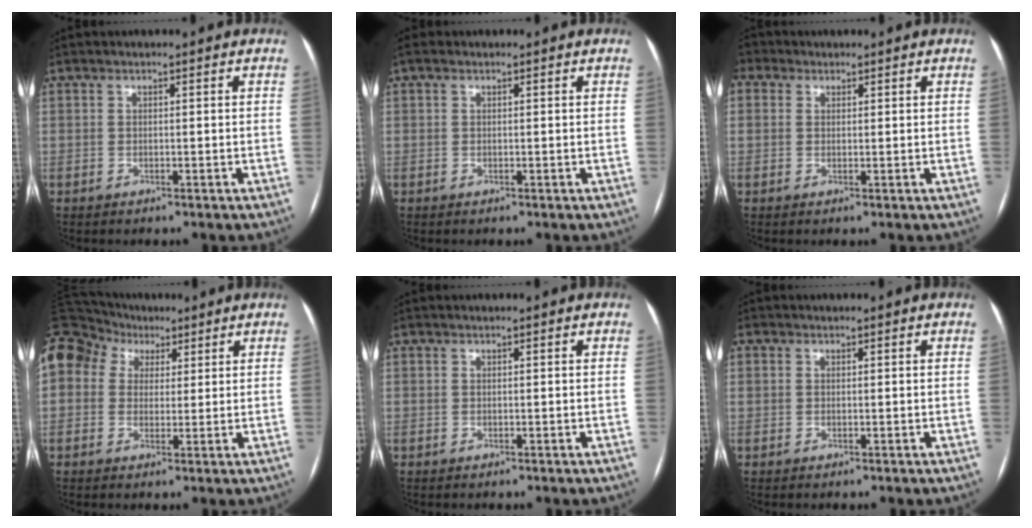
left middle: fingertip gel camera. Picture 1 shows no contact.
{"total": 0.6, "force": [0.4, 0.3, 0.3], "torque": [-0.011, 0.015, 0.006]}
{"total": 2.8, "force": [1.4, 2.3, 0.9], "torque": [-0.037, 0.018, 0.032]}
{"total": 21.6, "force": [9.8, 16.6, 9.8], "torque": [-0.314, 0.117, 0.187]}
{"total": 0.0}
{"total": 0.7, "force": [-0.5, -0.2, -0.5], "torque": [0.010, -0.006, -0.007]}